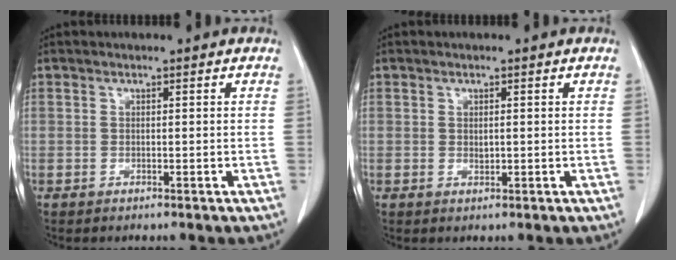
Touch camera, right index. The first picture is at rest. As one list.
[{"total": 1.0, "force": [0.1, 0.4, 0.9], "torque": [-0.016, -0.003, 0.005]}]